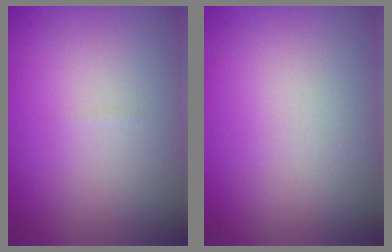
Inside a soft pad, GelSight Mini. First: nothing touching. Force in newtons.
{"total": 0.0}